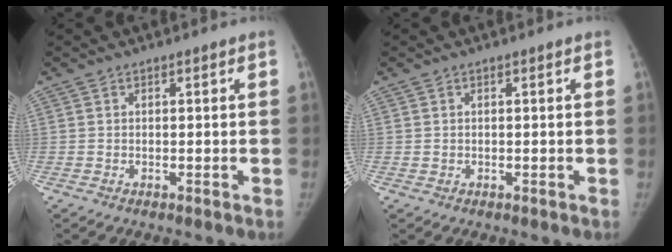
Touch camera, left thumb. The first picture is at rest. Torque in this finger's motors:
{"motor_torque": [-0.25, -0.15, 0.42, -0.25, 0.00]}